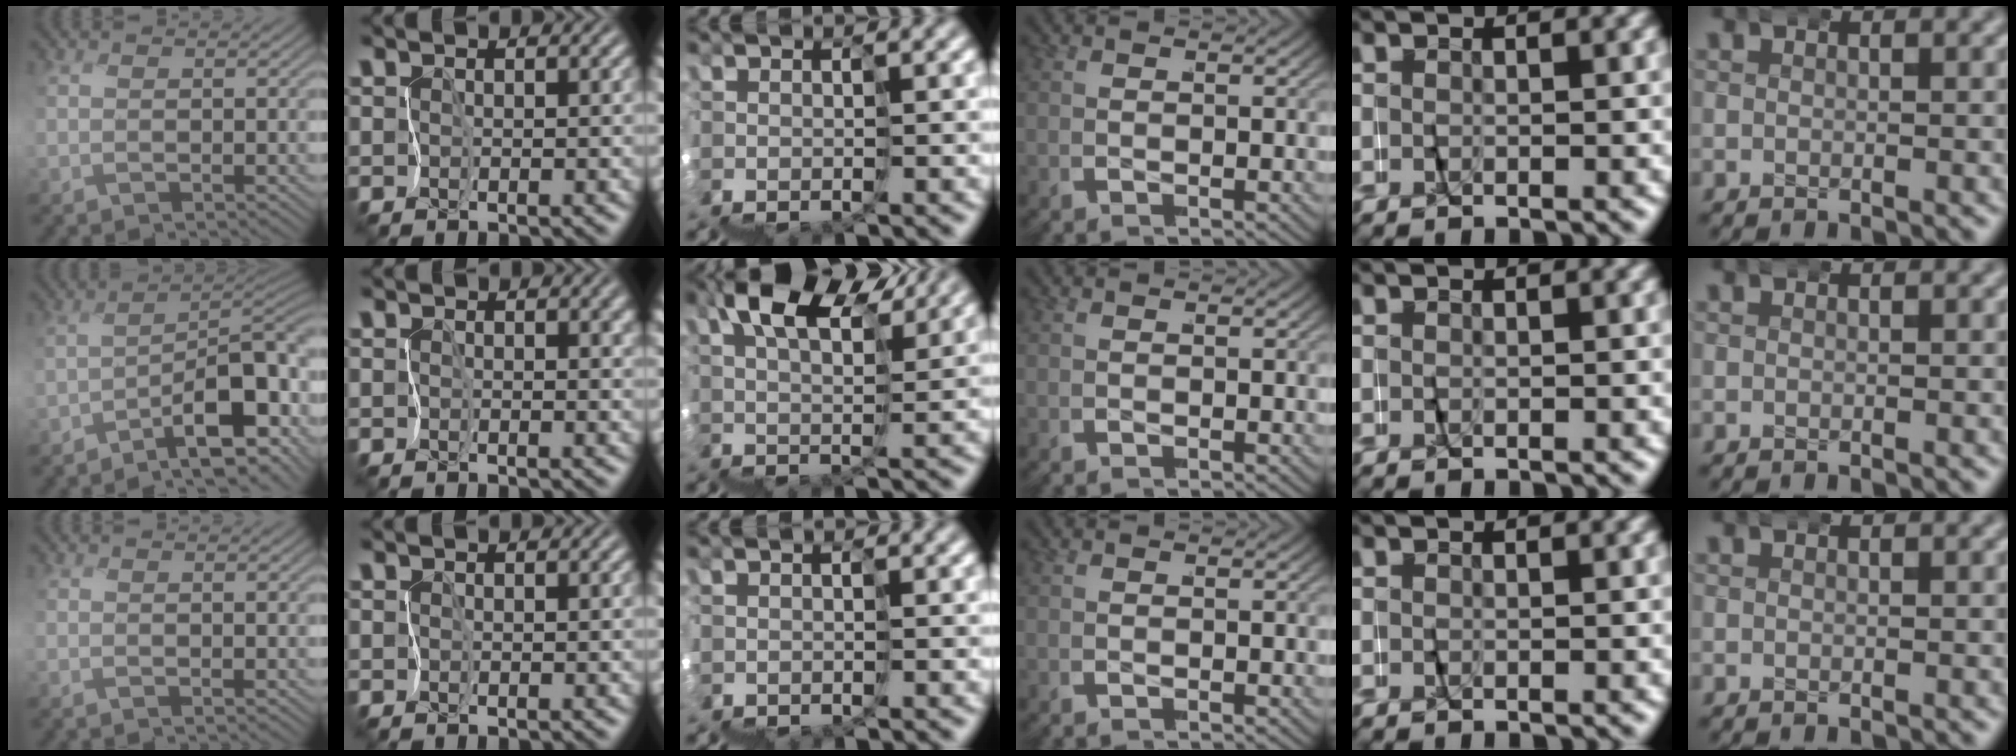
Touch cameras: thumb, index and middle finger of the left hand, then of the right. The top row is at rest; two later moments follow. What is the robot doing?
{"motion": "wrap", "object": "napkin"}